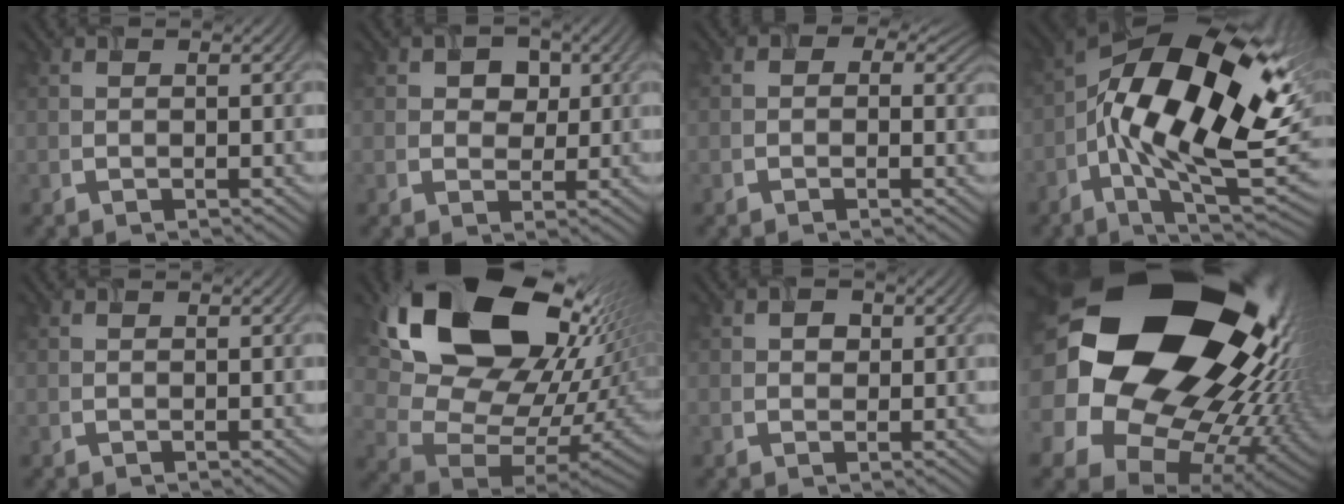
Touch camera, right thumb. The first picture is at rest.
{"total": 3.2, "force": [0.9, 2.6, 1.6], "torque": [-0.023, 0.002, 0.006]}
{"total": 2.4, "force": [0.2, 2.0, 1.4], "torque": [-0.029, 0.005, -0.011]}
{"total": 18.9, "force": [-0.4, 8.7, 16.7], "torque": [-0.289, 0.001, -0.013]}
{"total": 0.0}
{"total": 20.2, "force": [9.6, 12.9, 12.3], "torque": [-0.265, 0.014, 0.197]}
{"total": 1.2, "force": [0.2, 1.1, 0.5], "torque": [-0.008, 0.000, 0.000]}
{"total": 26.1, "force": [7.7, 20.6, 14.1], "torque": [-0.318, -0.028, 0.149]}